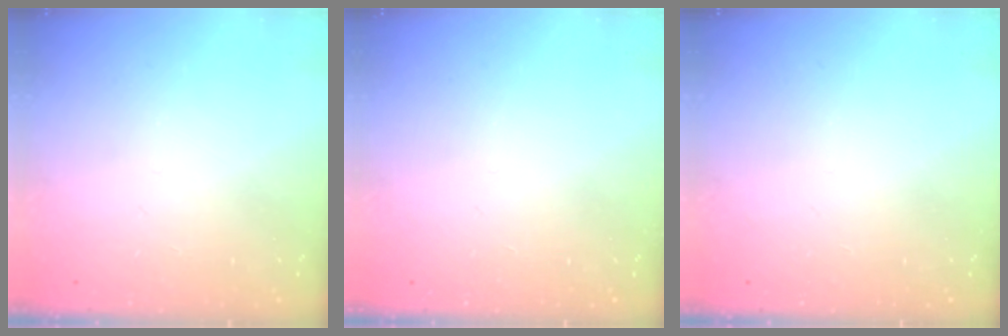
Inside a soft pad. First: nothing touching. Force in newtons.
{"total": 0.0}
{"total": 0.0}